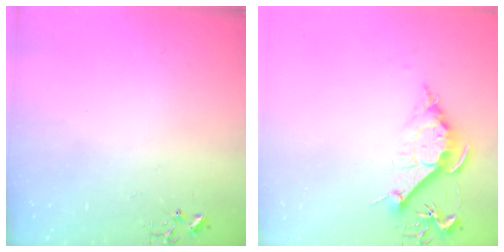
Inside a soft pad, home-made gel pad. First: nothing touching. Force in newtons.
{"total": 10.2, "press": 10.2, "slide": 1.0}